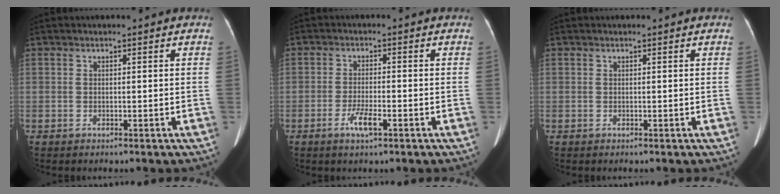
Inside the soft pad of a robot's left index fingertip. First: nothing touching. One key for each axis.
{"total": 3.6, "fx": -2.0, "fy": 0.6, "fz": 2.9, "tx": -0.062, "ty": -0.004, "tz": -0.036}
{"total": 0.0}